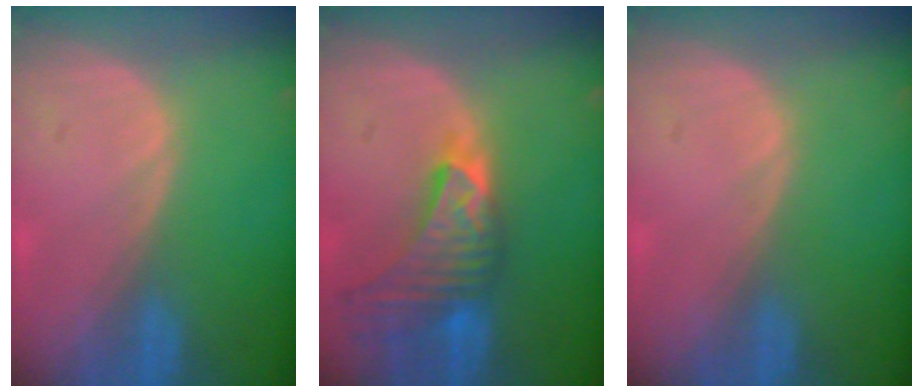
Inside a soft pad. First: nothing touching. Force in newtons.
{"total": 9.2, "press": 8.3, "slide": 3.9}
{"total": 0.0}